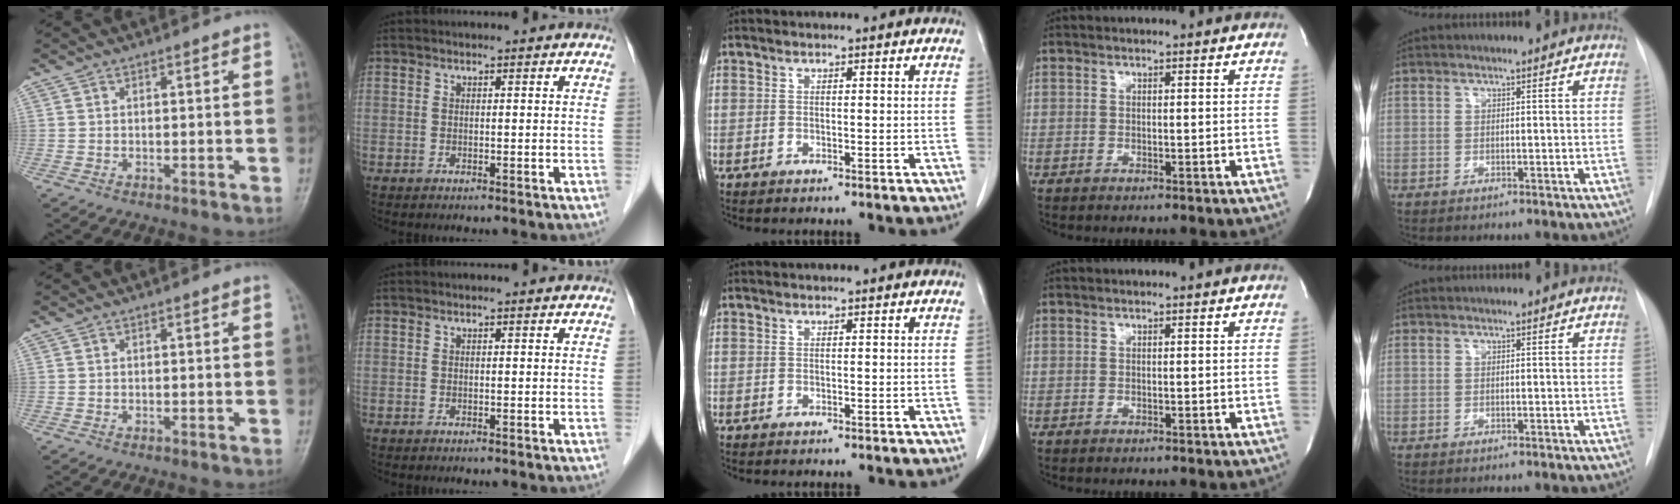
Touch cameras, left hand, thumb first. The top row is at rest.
{}